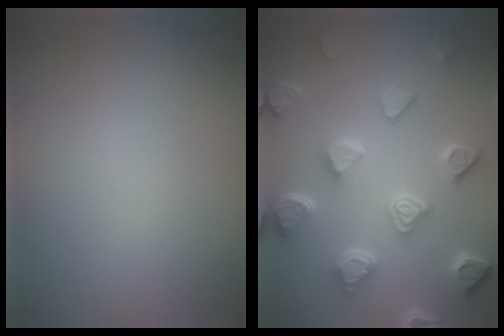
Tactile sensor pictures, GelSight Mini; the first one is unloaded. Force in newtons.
{"total": 7.1, "press": 5.5, "slide": 4.4}